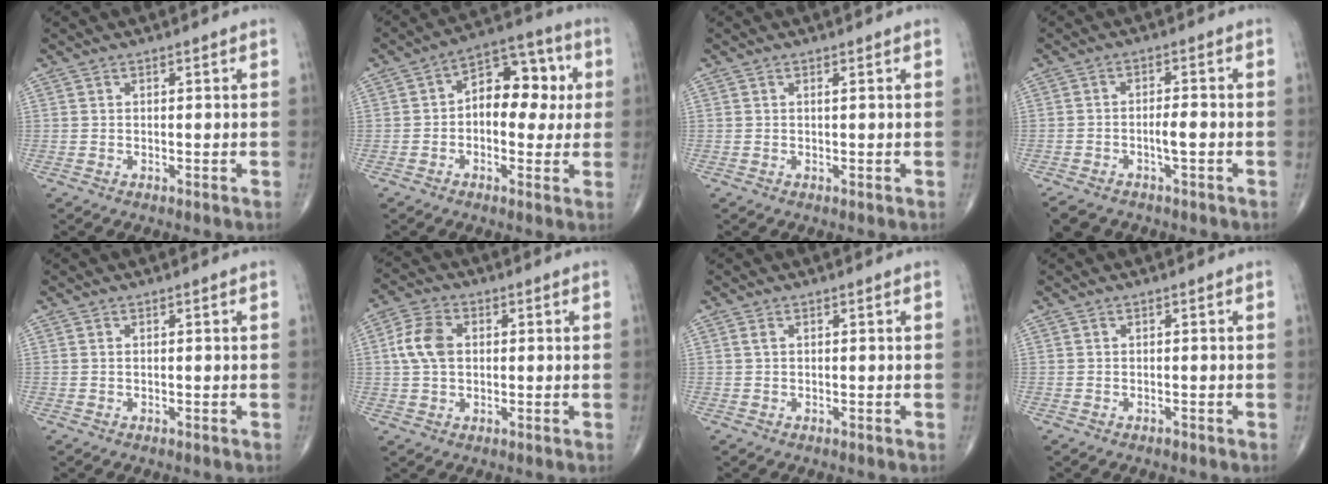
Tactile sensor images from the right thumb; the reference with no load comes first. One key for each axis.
{"total": 12.3, "fx": 1.1, "fy": 7.7, "fz": 9.5, "tx": -0.089, "ty": 0.033, "tz": 0.007}
{"total": 0.0}
{"total": 7.3, "fx": -4.0, "fy": 3.7, "fz": 4.9, "tx": -0.082, "ty": 0.021, "tz": -0.058}
{"total": 0.0}
{"total": 7.2, "fx": 0.8, "fy": 4.9, "fz": 5.3, "tx": -0.106, "ty": 0.013, "tz": 0.010}
{"total": 0.8, "fx": 0.3, "fy": 0.4, "fz": 0.6, "tx": -0.014, "ty": 0.007, "tz": 0.006}
{"total": 0.0}